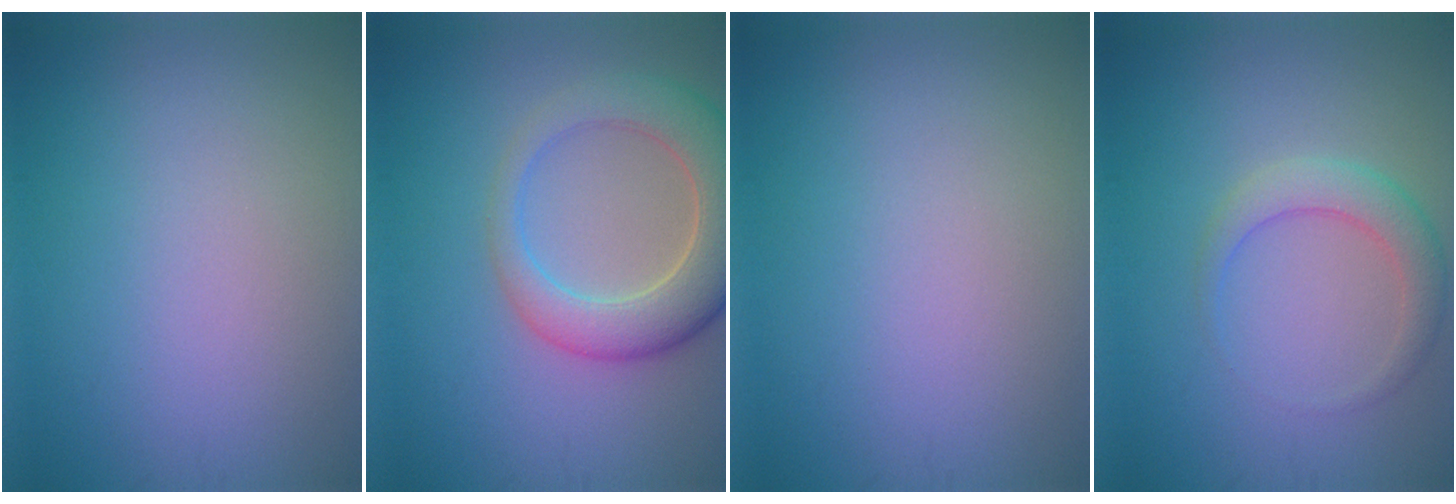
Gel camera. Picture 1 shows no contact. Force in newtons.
{"total": 6.8, "press": 6.8, "slide": 0.7}
{"total": 0.0}
{"total": 2.9, "press": 2.9, "slide": 0.1}